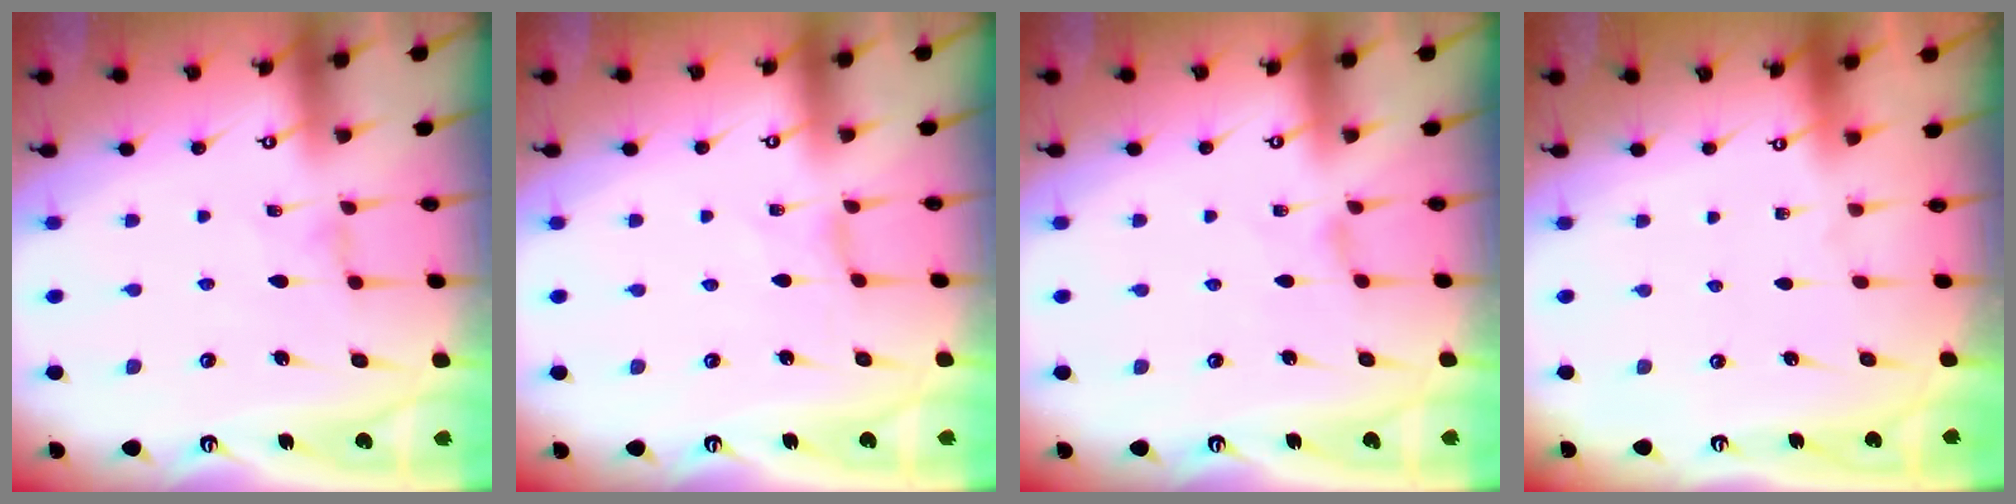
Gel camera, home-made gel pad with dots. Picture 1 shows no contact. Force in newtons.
{"total": 0.0}
{"total": 0.0}
{"total": 0.0}